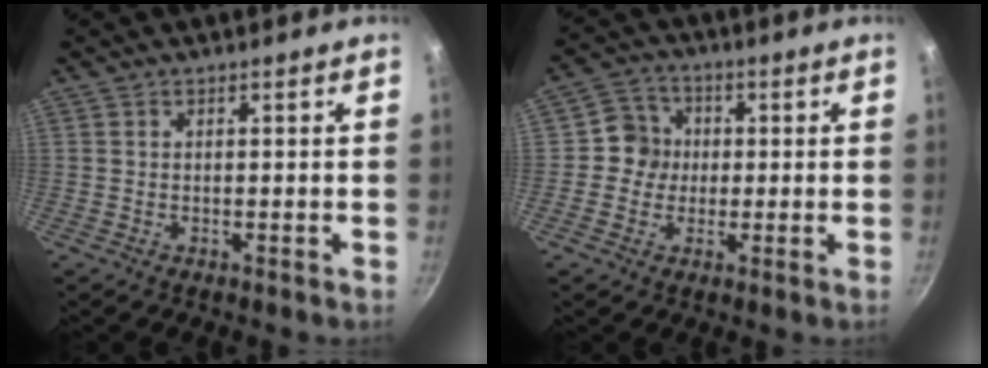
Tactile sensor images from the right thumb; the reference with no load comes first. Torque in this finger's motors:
{"motor_torque": [0.06, -0.15, 0.46, -0.25, 0.01]}